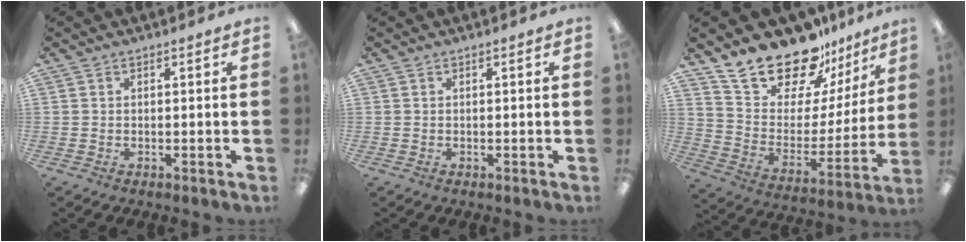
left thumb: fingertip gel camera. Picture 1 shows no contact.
{"total": 0.0}
{"total": 20.2, "force": [18.1, 7.3, 5.4], "torque": [-0.111, -0.151, 0.325]}